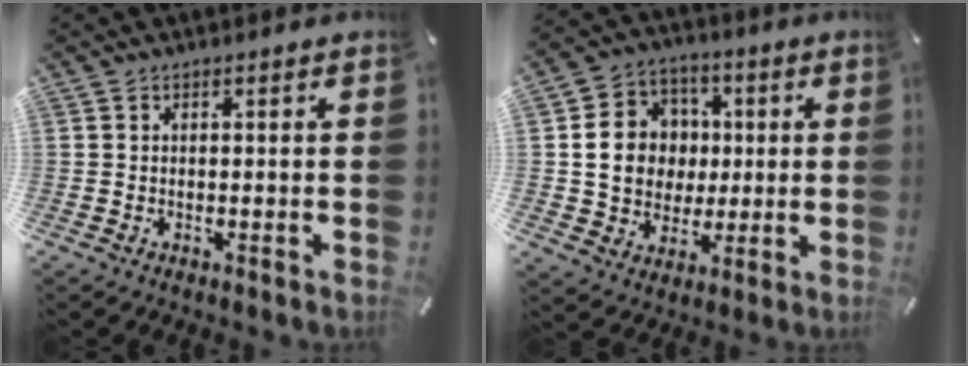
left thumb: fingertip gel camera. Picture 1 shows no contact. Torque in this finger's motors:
{"motor_torque": [1.49, 1.64, 0.88, -0.63, 0.39]}